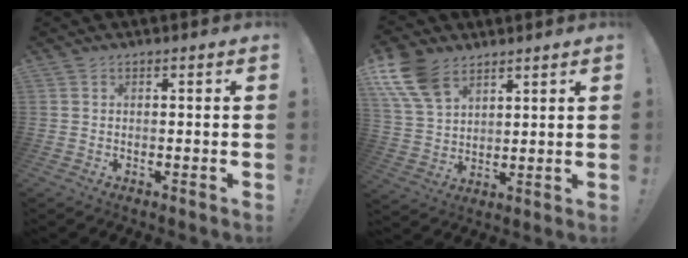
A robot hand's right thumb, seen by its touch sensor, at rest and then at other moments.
{"total": 12.6, "force": [7.9, 7.4, 6.5], "torque": [-0.141, -0.033, 0.154]}